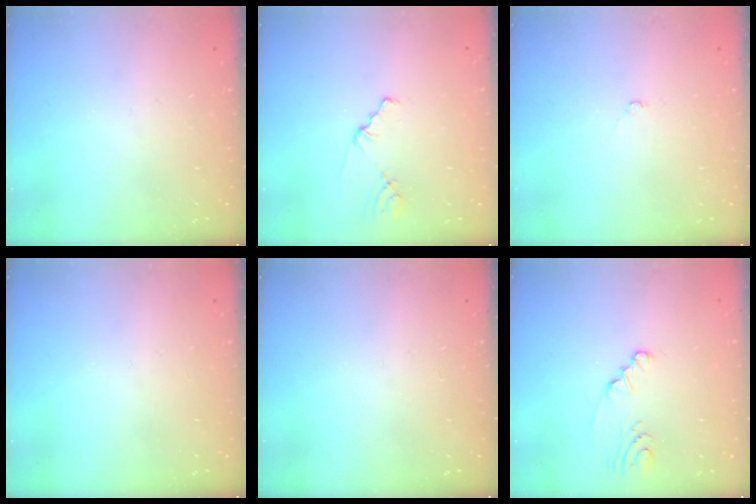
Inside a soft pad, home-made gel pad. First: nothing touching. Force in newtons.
{"total": 1.2, "press": 1.2, "slide": 0.2}
{"total": 2.6, "press": 2.6, "slide": 0.3}
{"total": 0.0}
{"total": 0.0}
{"total": 1.2, "press": 1.2, "slide": 0.1}